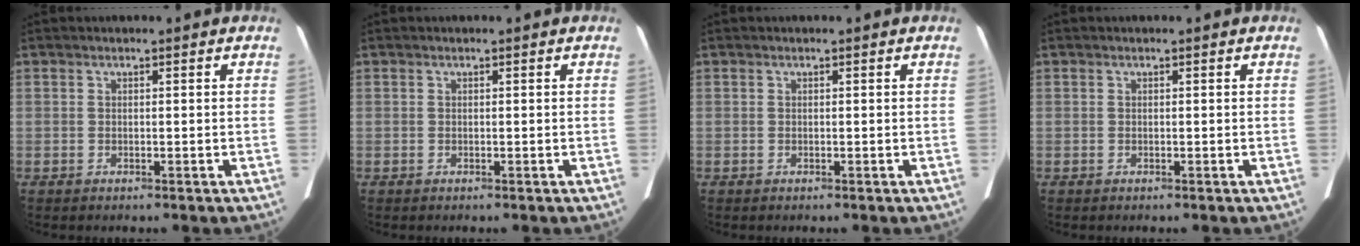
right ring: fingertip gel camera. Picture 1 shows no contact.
{"total": 0.0}
{"total": 0.0}
{"total": 0.0}